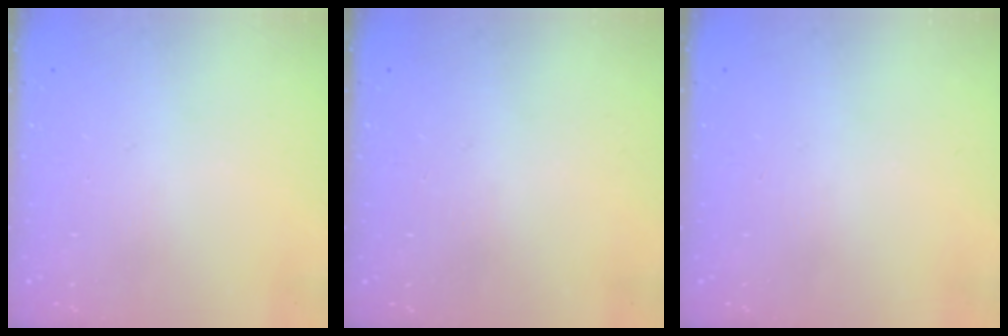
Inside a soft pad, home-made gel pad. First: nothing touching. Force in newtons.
{"total": 0.0}
{"total": 0.0}